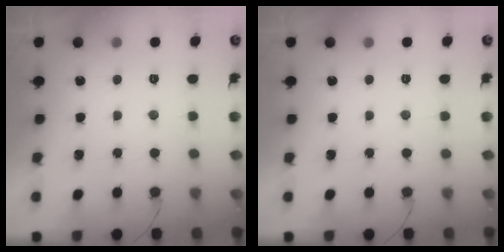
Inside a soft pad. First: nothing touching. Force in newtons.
{"total": 0.0}